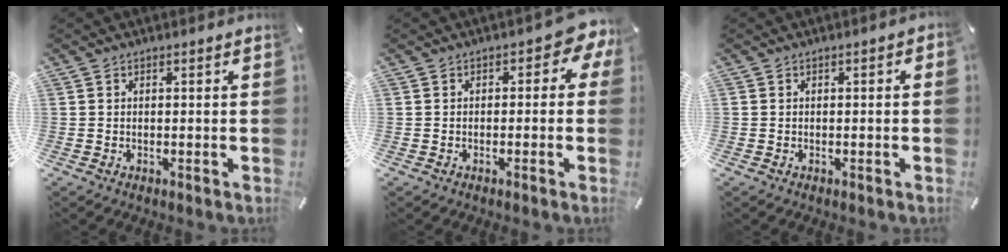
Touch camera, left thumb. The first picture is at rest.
{"total": 4.0, "force": [0.1, 2.4, 3.1], "torque": [-0.045, 0.007, -0.002]}
{"total": 0.7, "force": [-0.5, 0.3, 0.3], "torque": [-0.006, 0.000, -0.010]}